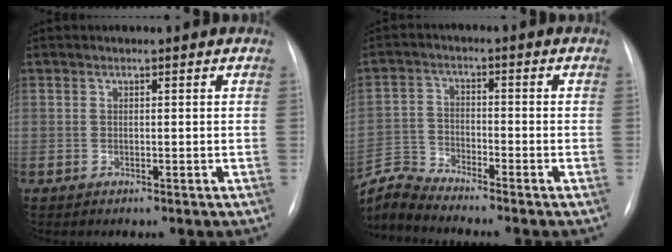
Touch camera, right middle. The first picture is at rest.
{"total": 7.1, "force": [-6.9, -1.6, -0.2], "torque": [-0.011, 0.002, -0.135]}